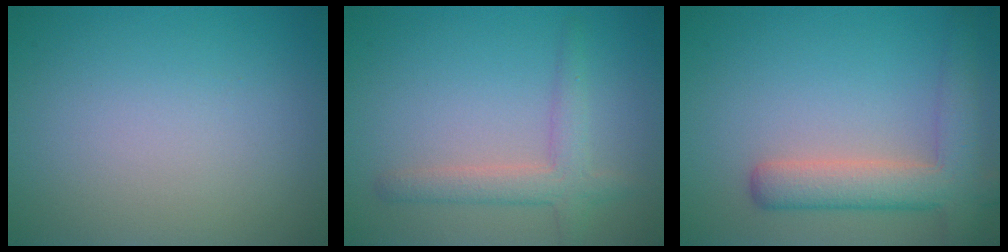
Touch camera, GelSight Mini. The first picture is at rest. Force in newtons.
{"total": 3.0, "press": 3.0, "slide": 0.2}
{"total": 5.3, "press": 5.3, "slide": 0.4}